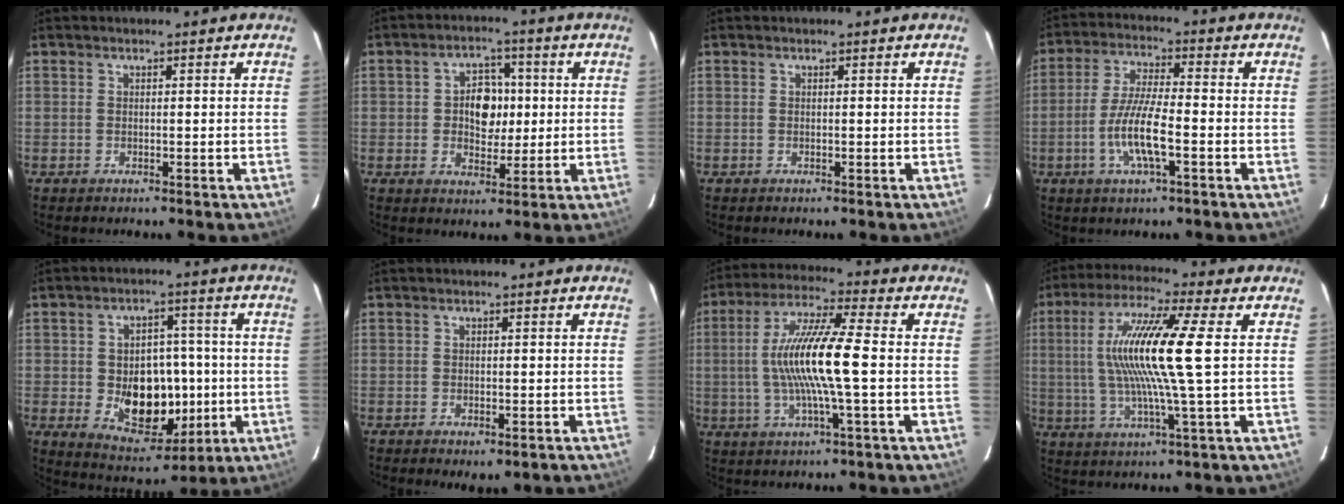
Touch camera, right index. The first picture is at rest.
{"total": 7.0, "force": [0.3, 5.3, 4.6], "torque": [-0.079, 0.015, 0.009]}
{"total": 0.0}
{"total": 9.6, "force": [-3.1, 1.7, 8.9], "torque": [-0.179, -0.004, -0.061]}
{"total": 13.6, "force": [-2.0, 9.5, 9.5], "torque": [-0.171, 0.003, -0.007]}
{"total": 3.6, "force": [-2.1, 1.5, 2.5], "torque": [-0.044, -0.016, -0.027]}
{"total": 13.6, "force": [-0.8, 0.5, 13.6], "torque": [-0.259, 0.004, -0.019]}
{"total": 15.0, "force": [1.4, -0.2, 14.9], "torque": [-0.282, 0.004, 0.026]}